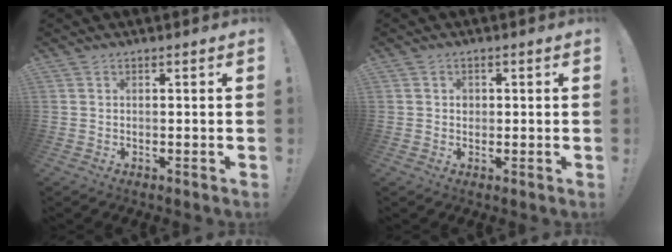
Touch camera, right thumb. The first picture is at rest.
{"total": 1.6, "force": [0.1, 1.4, 0.8], "torque": [-0.010, 0.001, 0.000]}